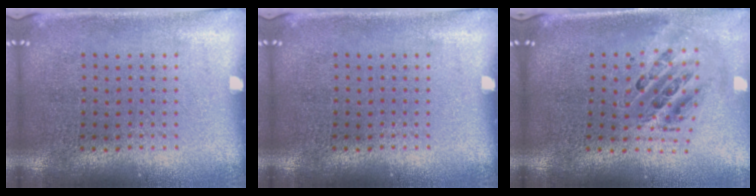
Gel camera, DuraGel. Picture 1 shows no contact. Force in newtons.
{"total": 0.0}
{"total": 1.1, "press": 1.0, "slide": 0.4}